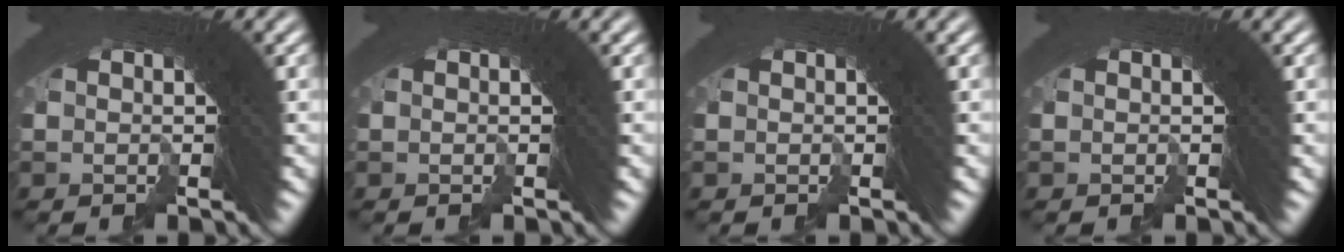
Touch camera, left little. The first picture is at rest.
{"total": 0.0}
{"total": 0.0}
{"total": 0.0}